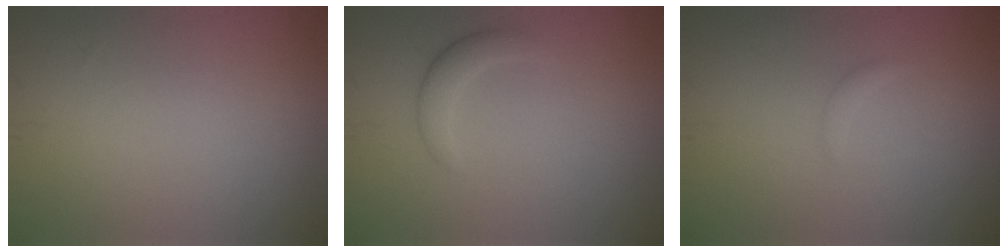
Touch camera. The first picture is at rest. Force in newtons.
{"total": 1.8, "press": 1.8, "slide": 0.0}
{"total": 0.7, "press": 0.7, "slide": 0.1}